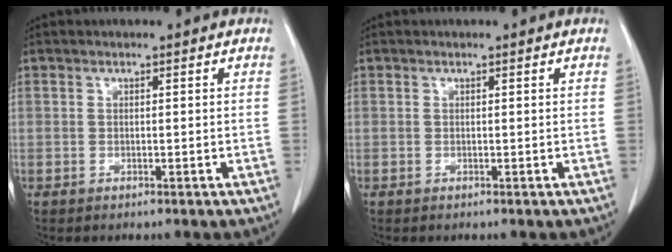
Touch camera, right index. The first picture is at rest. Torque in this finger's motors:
{"motor_torque": [0.01, -0.01, 0.00, 0.00]}